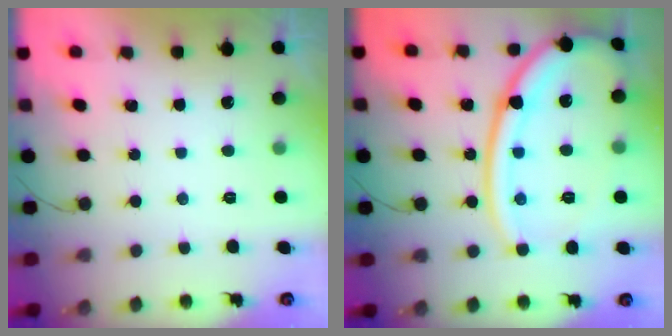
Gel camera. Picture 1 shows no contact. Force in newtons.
{"total": 21.6, "press": 21.5, "slide": 2.5}